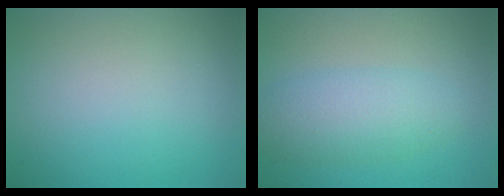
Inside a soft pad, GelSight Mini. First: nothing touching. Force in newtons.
{"total": 4.0, "press": 4.0, "slide": 0.1}